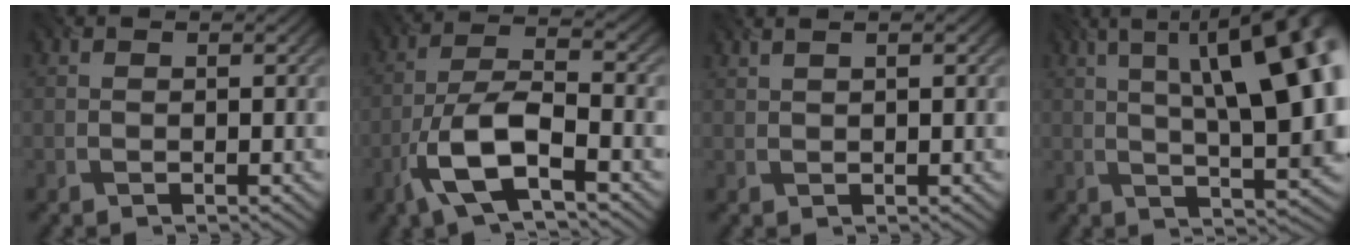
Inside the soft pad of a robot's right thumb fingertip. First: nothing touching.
{"total": 9.6, "force": [-4.8, 3.2, 7.7], "torque": [-0.158, 0.003, -0.102]}
{"total": 1.9, "force": [1.4, 0.3, 1.3], "torque": [-0.023, 0.001, 0.024]}
{"total": 18.2, "force": [4.8, 6.4, 16.4], "torque": [-0.212, 0.049, 0.064]}